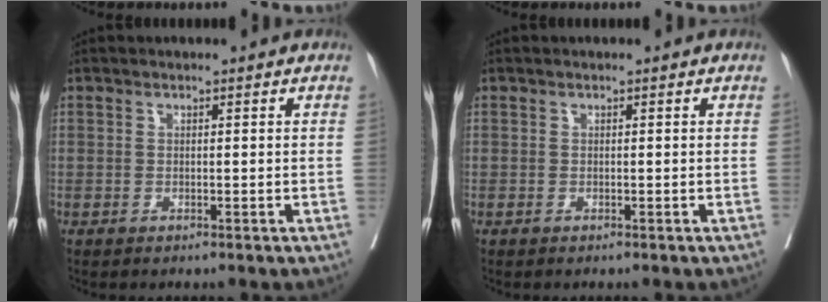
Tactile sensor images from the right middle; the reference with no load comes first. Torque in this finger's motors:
{"motor_torque": [0.20, -0.22, 0.05, 0.01]}